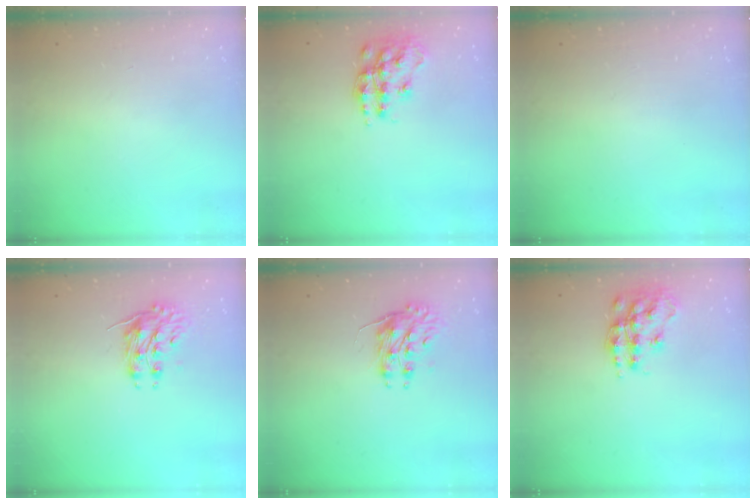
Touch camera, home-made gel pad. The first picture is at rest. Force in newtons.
{"total": 14.7, "press": 14.7, "slide": 0.9}
{"total": 0.0}
{"total": 8.2, "press": 8.2, "slide": 0.3}
{"total": 8.4, "press": 8.4, "slide": 0.3}
{"total": 14.7, "press": 14.7, "slide": 0.9}